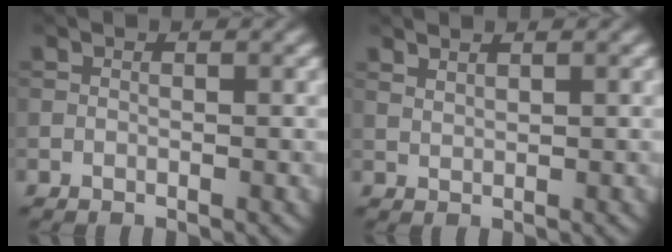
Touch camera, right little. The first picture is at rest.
{"total": 1.0, "force": [0.9, 0.2, 0.4], "torque": [-0.010, 0.000, 0.020]}